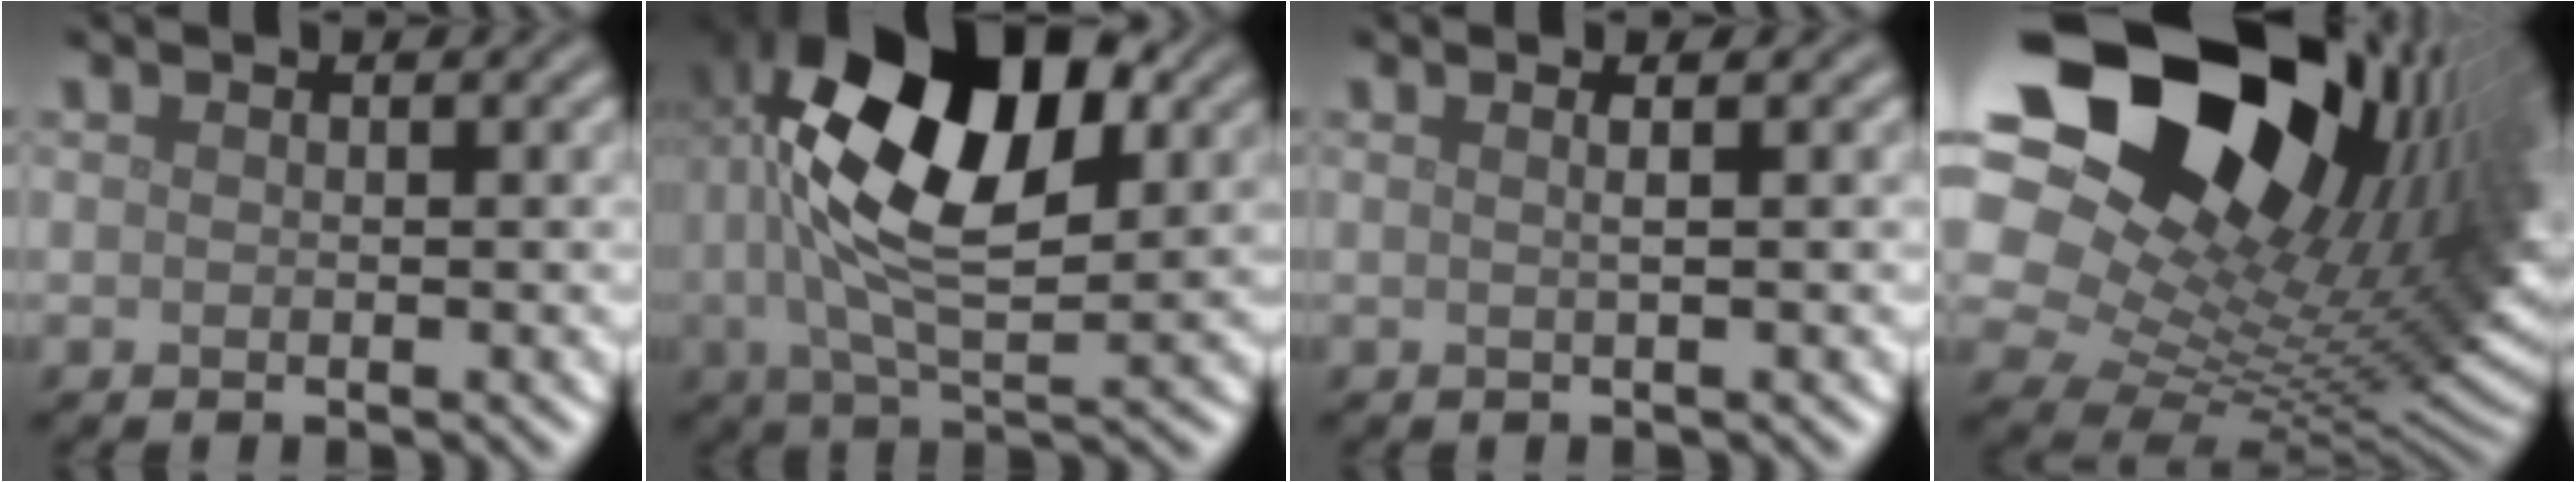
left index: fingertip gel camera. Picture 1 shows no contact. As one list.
[{"total": 13.2, "force": [2.9, 6.4, 11.1], "torque": [-0.173, 0.016, 0.042]}, {"total": 2.0, "force": [0.6, 0.7, 1.8], "torque": [-0.016, 0.003, -0.014]}, {"total": 21.8, "force": [8.7, 13.5, 14.8], "torque": [-0.278, 0.002, 0.180]}]